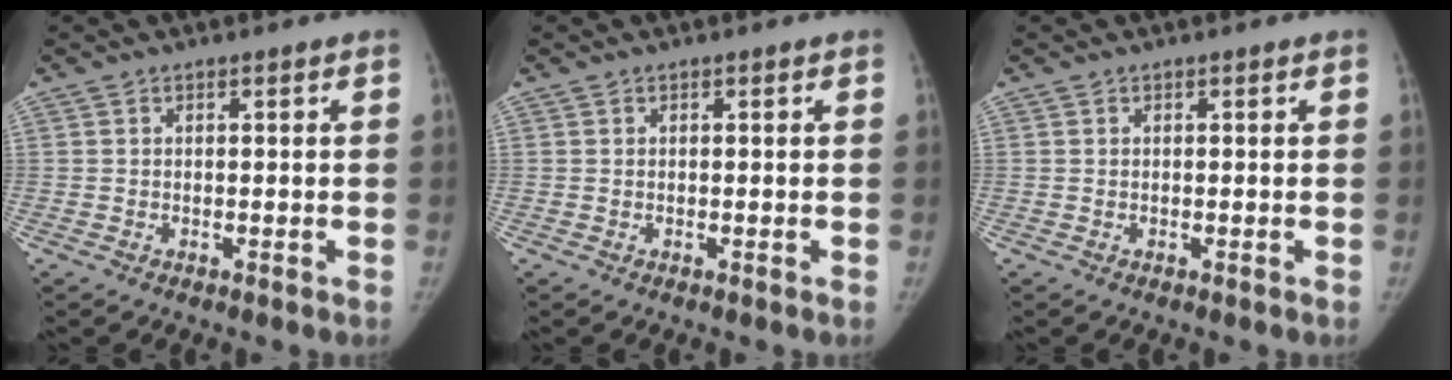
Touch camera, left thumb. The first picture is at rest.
{"total": 0.0}
{"total": 0.0}